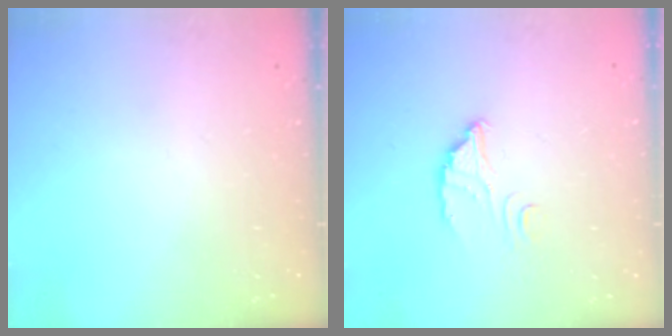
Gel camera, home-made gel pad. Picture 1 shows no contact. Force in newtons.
{"total": 2.9, "press": 2.9, "slide": 0.3}